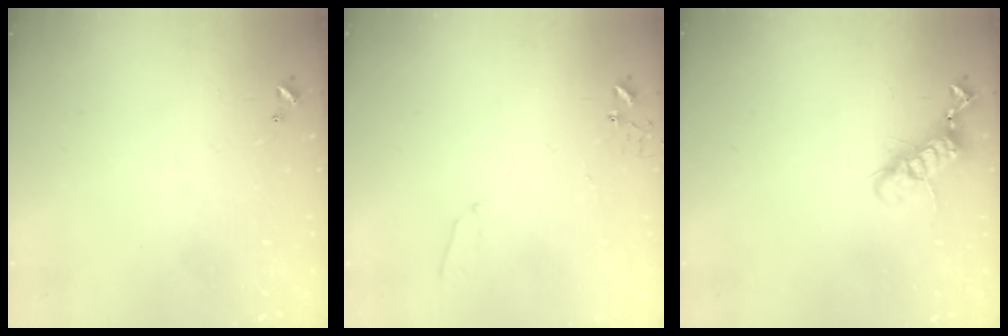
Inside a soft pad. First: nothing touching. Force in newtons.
{"total": 5.0, "press": 5.0, "slide": 0.7}
{"total": 11.8, "press": 11.7, "slide": 1.4}